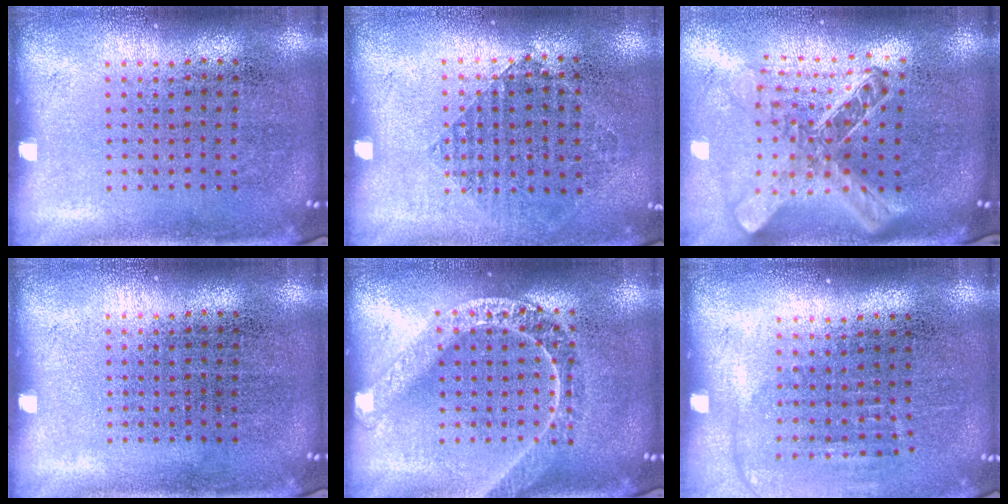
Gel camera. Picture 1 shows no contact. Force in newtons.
{"total": 0.9, "press": 0.9, "slide": 0.3}
{"total": 2.6, "press": 1.9, "slide": 1.7}
{"total": 0.0}
{"total": 1.5, "press": 1.5, "slide": 0.2}
{"total": 1.3, "press": 1.2, "slide": 0.5}